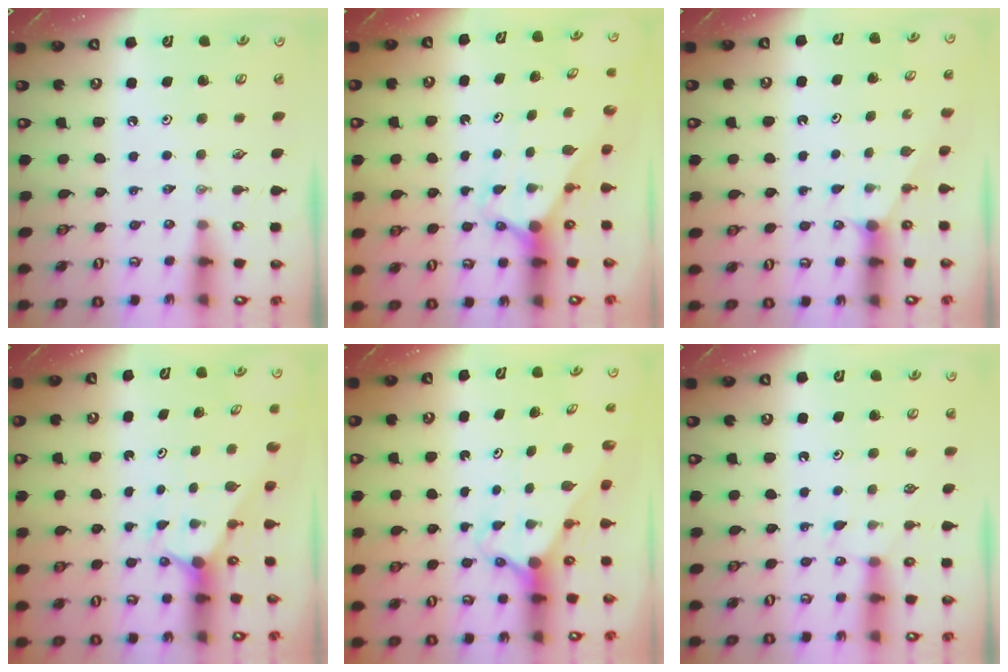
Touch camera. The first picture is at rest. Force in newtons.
{"total": 2.6, "press": 2.6, "slide": 0.0}
{"total": 1.0, "press": 1.0, "slide": 0.2}
{"total": 2.6, "press": 2.6, "slide": 0.1}
{"total": 2.6, "press": 2.6, "slide": 0.2}
{"total": 4.9, "press": 4.9, "slide": 0.6}